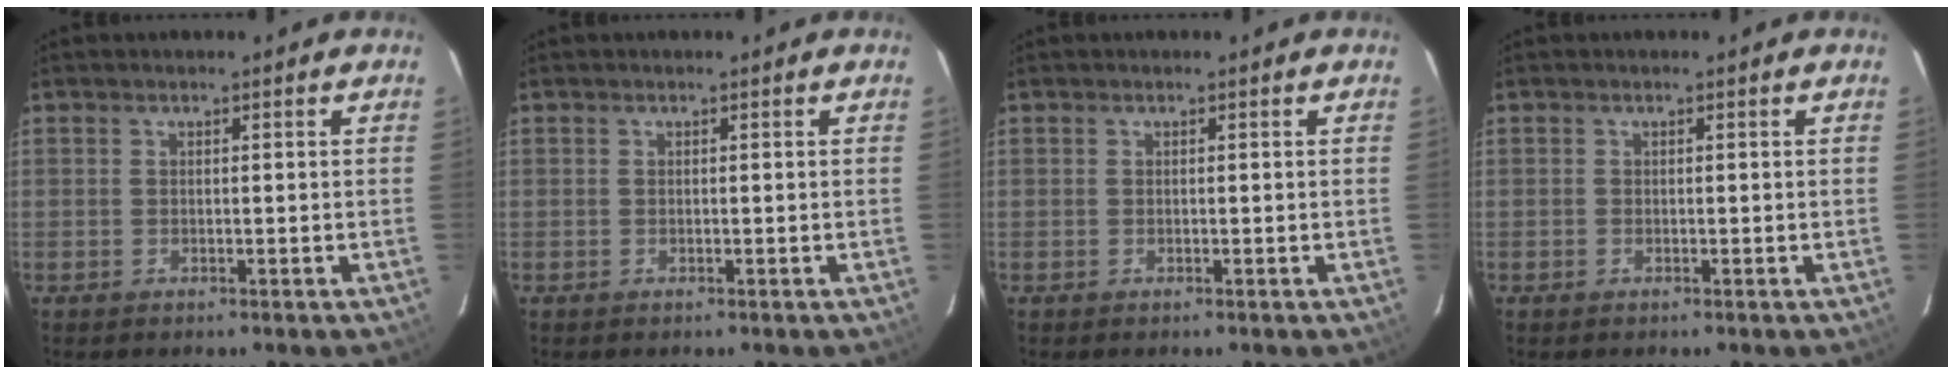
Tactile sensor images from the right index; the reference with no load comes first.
{"total": 0.0}
{"total": 0.0}
{"total": 0.0}